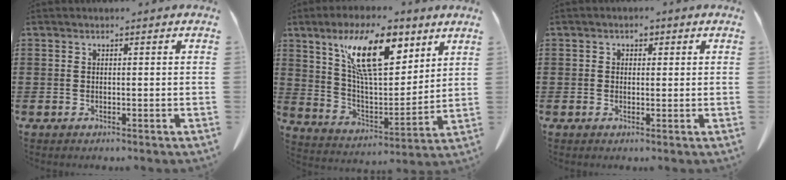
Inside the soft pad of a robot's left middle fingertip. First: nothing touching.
{"total": 14.0, "force": [8.0, 5.0, 10.4], "torque": [-0.202, -0.014, 0.141]}
{"total": 1.1, "force": [0.4, 0.9, 0.6], "torque": [-0.015, 0.004, 0.007]}